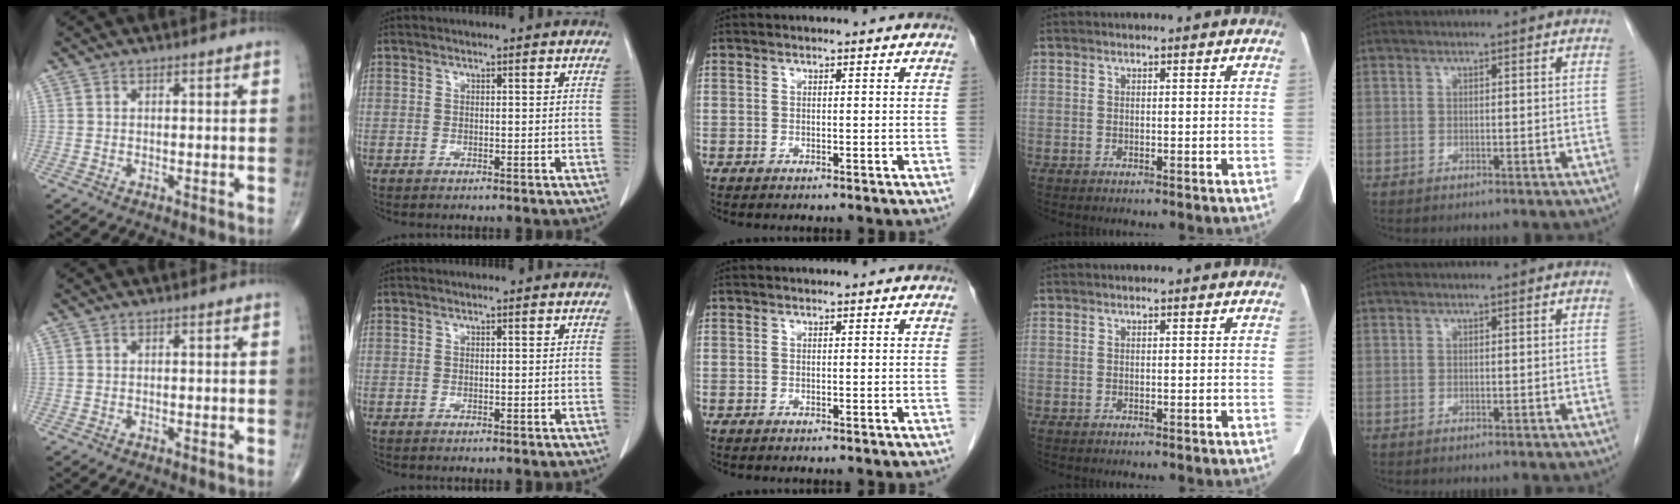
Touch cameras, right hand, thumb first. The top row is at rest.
{}